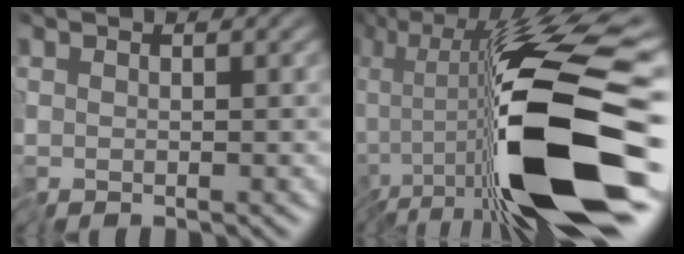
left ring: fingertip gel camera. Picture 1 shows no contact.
{"total": 15.9, "force": [-6.0, 3.6, 14.3], "torque": [-0.243, 0.007, -0.114]}